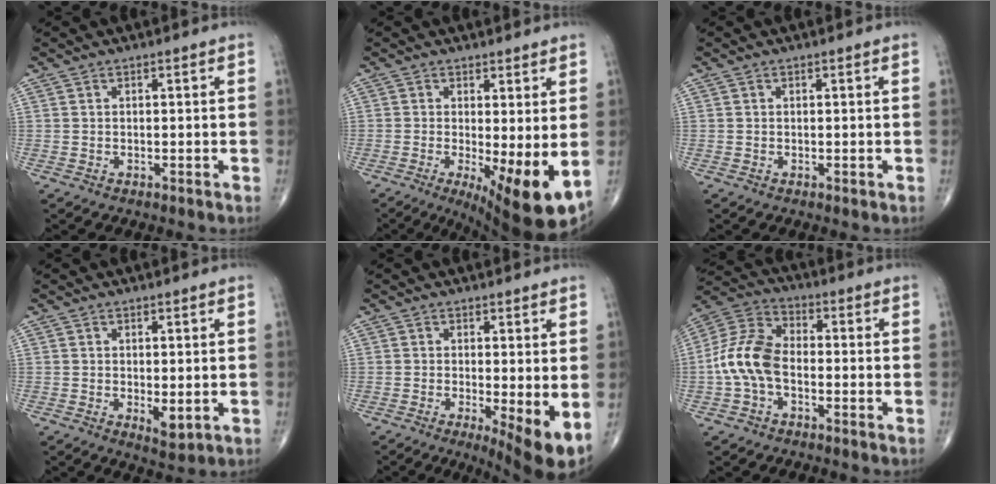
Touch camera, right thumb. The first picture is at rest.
{"total": 11.2, "force": [-1.8, 3.1, 10.6], "torque": [-0.158, -0.024, -0.018]}
{"total": 0.0}
{"total": 3.1, "force": [-0.4, 1.4, 2.8], "torque": [-0.036, -0.009, 0.000]}
{"total": 7.3, "force": [-1.2, 1.7, 7.0], "torque": [-0.109, -0.022, -0.018]}
{"total": 10.9, "force": [-2.0, 6.8, 8.2], "torque": [-0.164, 0.034, -0.052]}